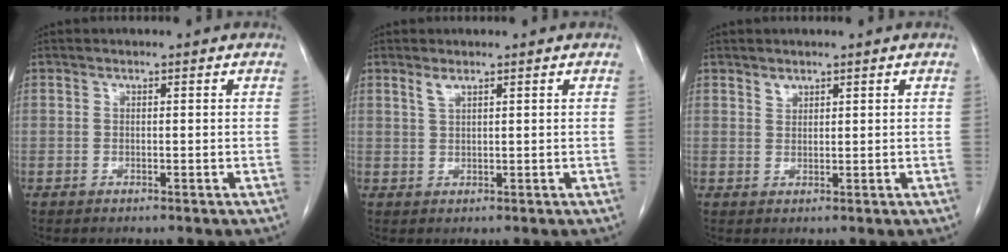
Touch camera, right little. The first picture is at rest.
{"total": 1.4, "force": [1.0, 0.2, 1.0], "torque": [-0.024, 0.002, 0.023]}
{"total": 1.1, "force": [0.9, 0.5, 0.2], "torque": [-0.002, -0.002, 0.017]}